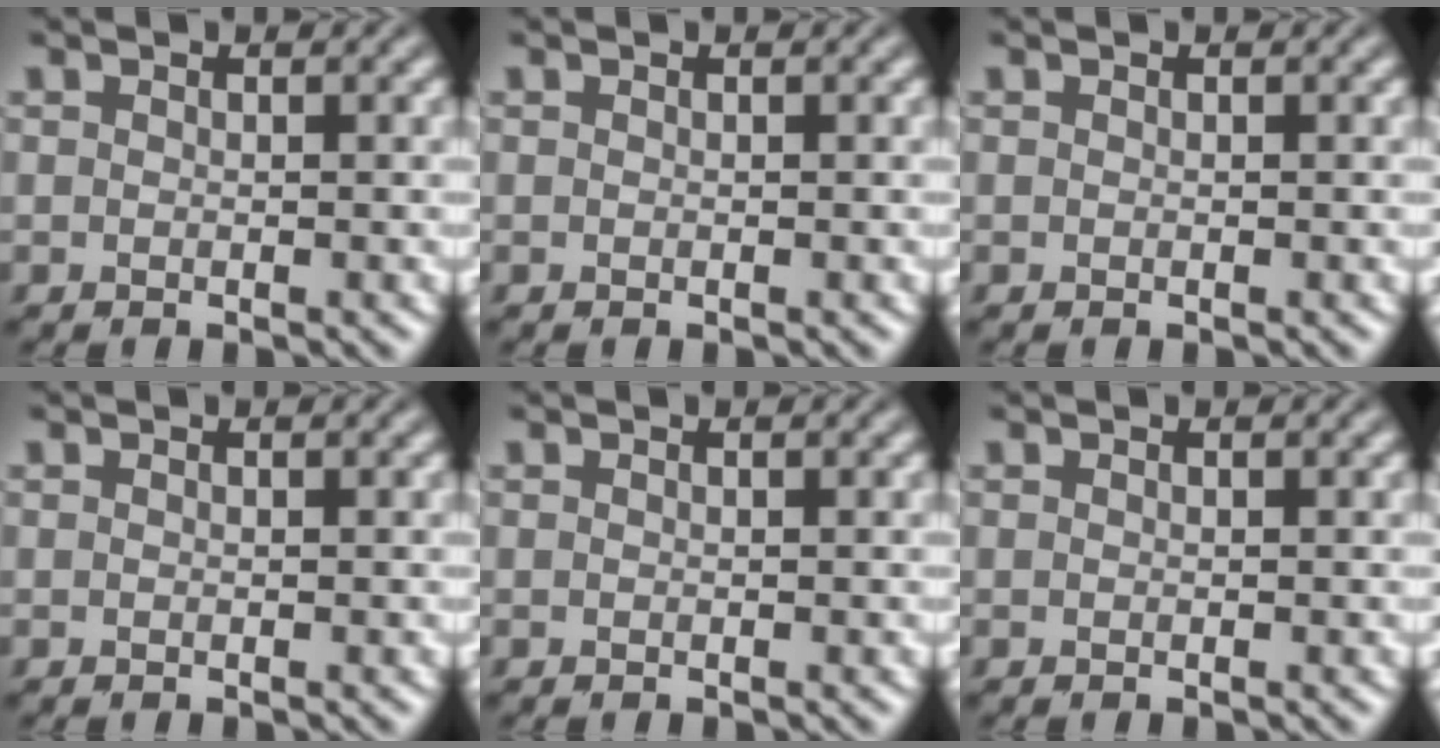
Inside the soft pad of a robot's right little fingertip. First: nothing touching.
{"total": 0.0}
{"total": 0.0}
{"total": 0.0}
{"total": 0.0}
{"total": 0.0}